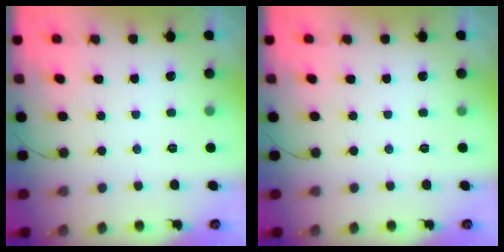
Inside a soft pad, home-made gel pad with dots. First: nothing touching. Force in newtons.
{"total": 0.0}